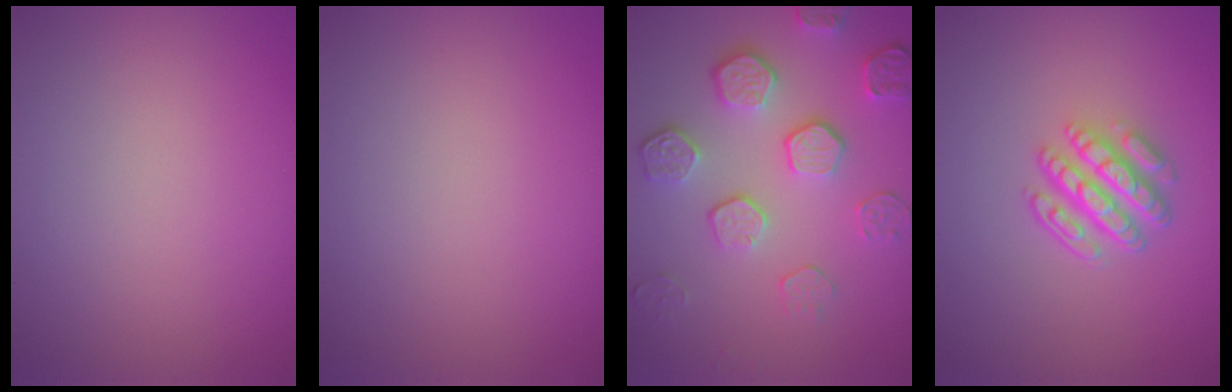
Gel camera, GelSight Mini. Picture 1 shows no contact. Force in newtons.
{"total": 0.0}
{"total": 5.4, "press": 4.0, "slide": 3.7}
{"total": 4.7, "press": 3.5, "slide": 3.1}